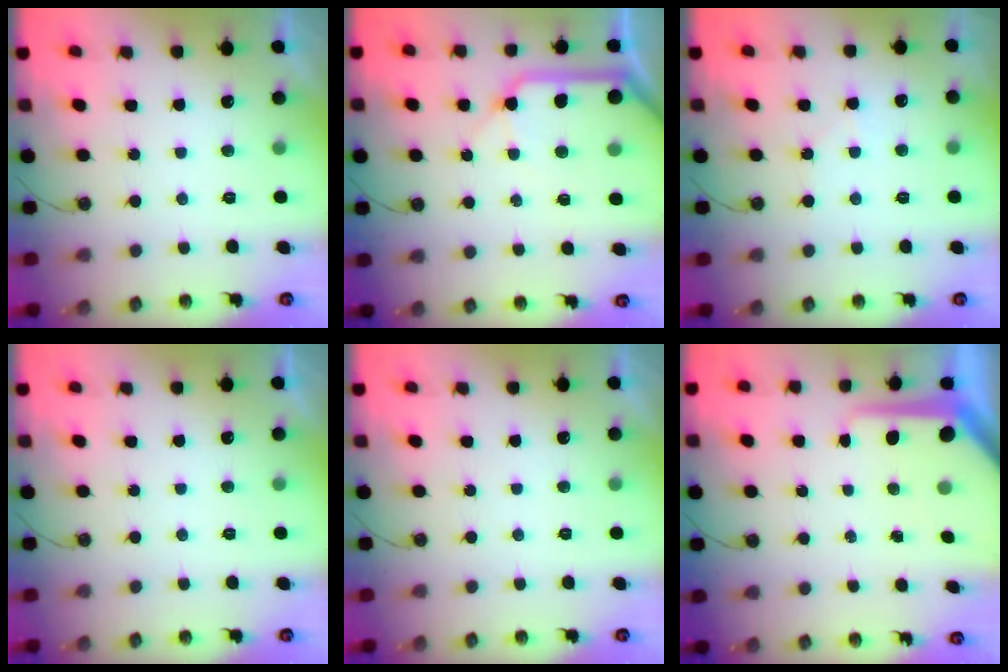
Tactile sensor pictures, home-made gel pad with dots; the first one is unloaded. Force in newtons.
{"total": 12.0, "press": 11.9, "slide": 1.6}
{"total": 3.8, "press": 3.8, "slide": 0.4}
{"total": 0.0}
{"total": 0.0}
{"total": 7.9, "press": 7.8, "slide": 0.9}